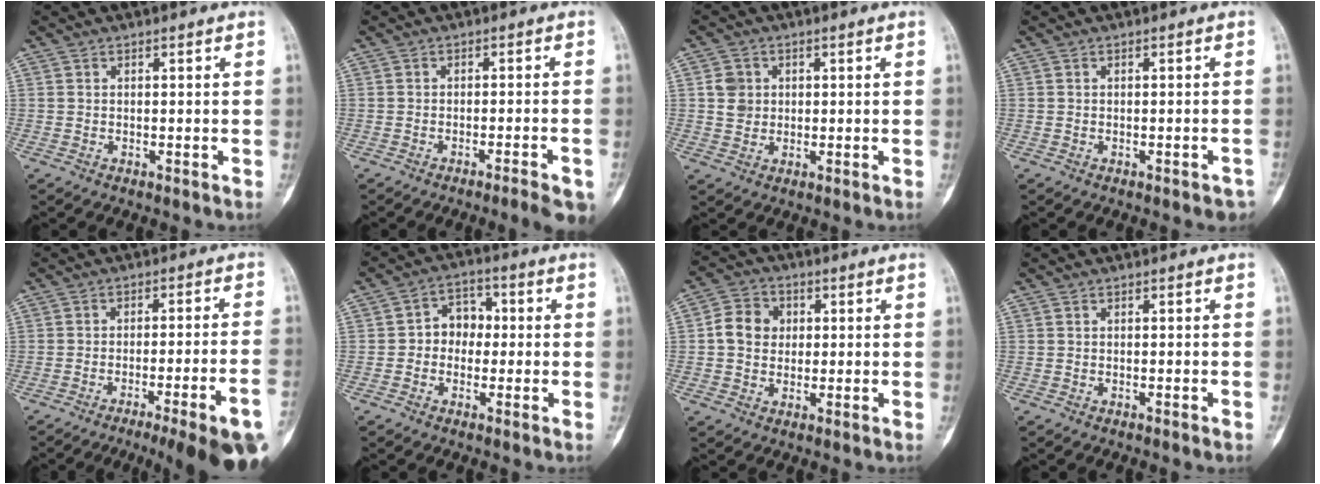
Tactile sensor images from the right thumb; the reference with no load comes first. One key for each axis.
{"total": 6.8, "fx": -4.8, "fy": 0.5, "fz": 4.8, "tx": -0.056, "ty": 0.014, "tz": -0.062}
{"total": 3.8, "fx": 0.6, "fy": 3.5, "fz": 1.3, "tx": 0.000, "ty": 0.001, "tz": 0.010}
{"total": 2.4, "fx": -1.8, "fy": 0.9, "fz": 1.4, "tx": -0.009, "ty": 0.012, "tz": -0.017}
{"total": 16.9, "fx": -10.1, "fy": 1.5, "fz": 13.5, "tx": -0.137, "ty": 0.042, "tz": -0.144}
{"total": 6.3, "fx": -0.3, "fy": 5.1, "fz": 3.7, "tx": -0.023, "ty": 0.024, "tz": -0.019}
{"total": 7.0, "fx": 0.7, "fy": 6.1, "fz": 3.4, "tx": -0.041, "ty": 0.011, "tz": 0.003}
{"total": 0.6, "fx": -0.4, "fy": -0.1, "fz": 0.5, "tx": -0.008, "ty": 0.001, "tz": -0.005}